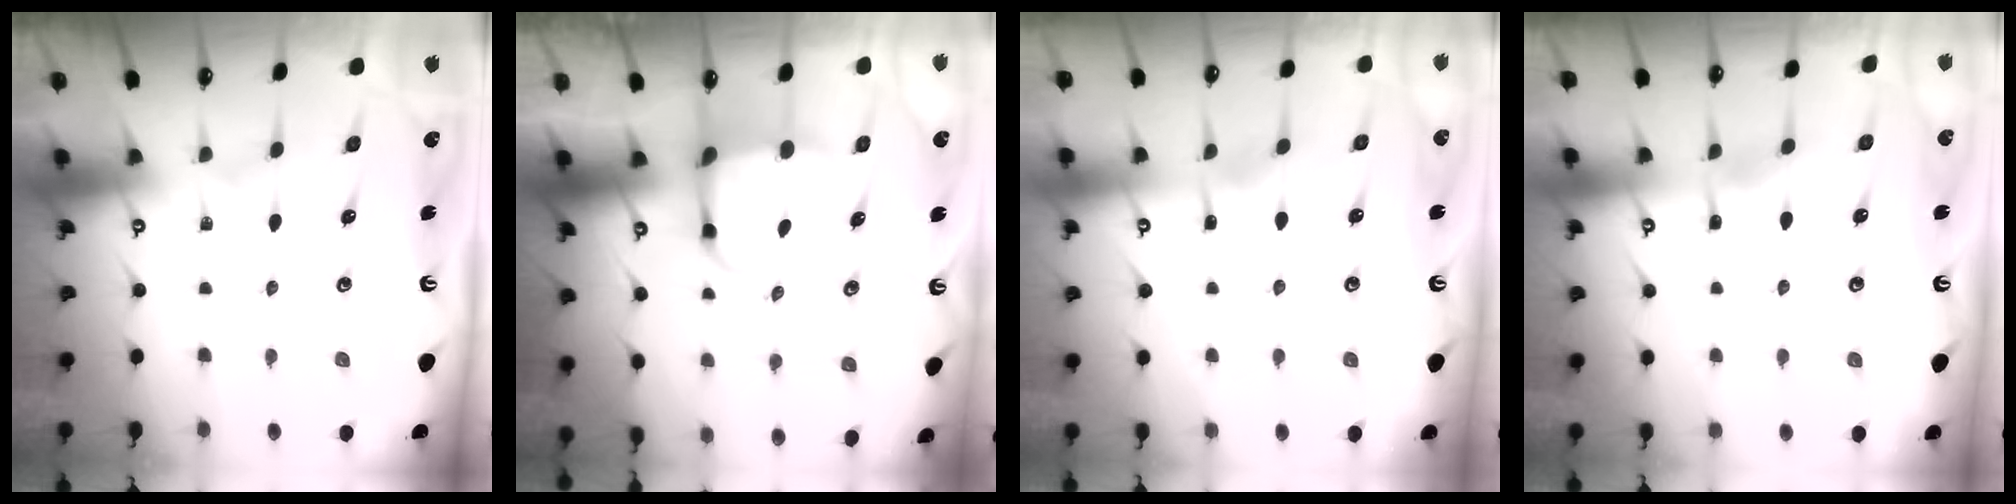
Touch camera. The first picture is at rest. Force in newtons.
{"total": 3.9, "press": 3.7, "slide": 1.0}
{"total": 3.7, "press": 3.7, "slide": 0.4}
{"total": 4.0, "press": 3.9, "slide": 0.5}